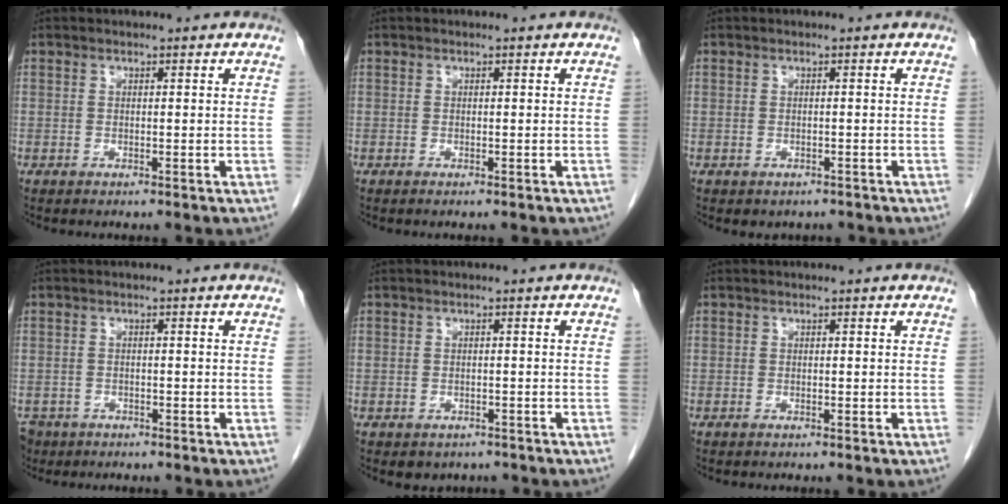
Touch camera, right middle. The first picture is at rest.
{"total": 1.5, "force": [-1.2, 0.4, 0.7], "torque": [-0.011, -0.003, -0.013]}
{"total": 2.1, "force": [-1.6, 1.3, 0.4], "torque": [-0.007, 0.001, -0.019]}
{"total": 4.6, "force": [-3.3, 3.1, 0.8], "torque": [-0.017, -0.001, -0.056]}
{"total": 2.9, "force": [-2.2, 1.8, 0.5], "torque": [-0.005, 0.003, -0.026]}
{"total": 0.0}